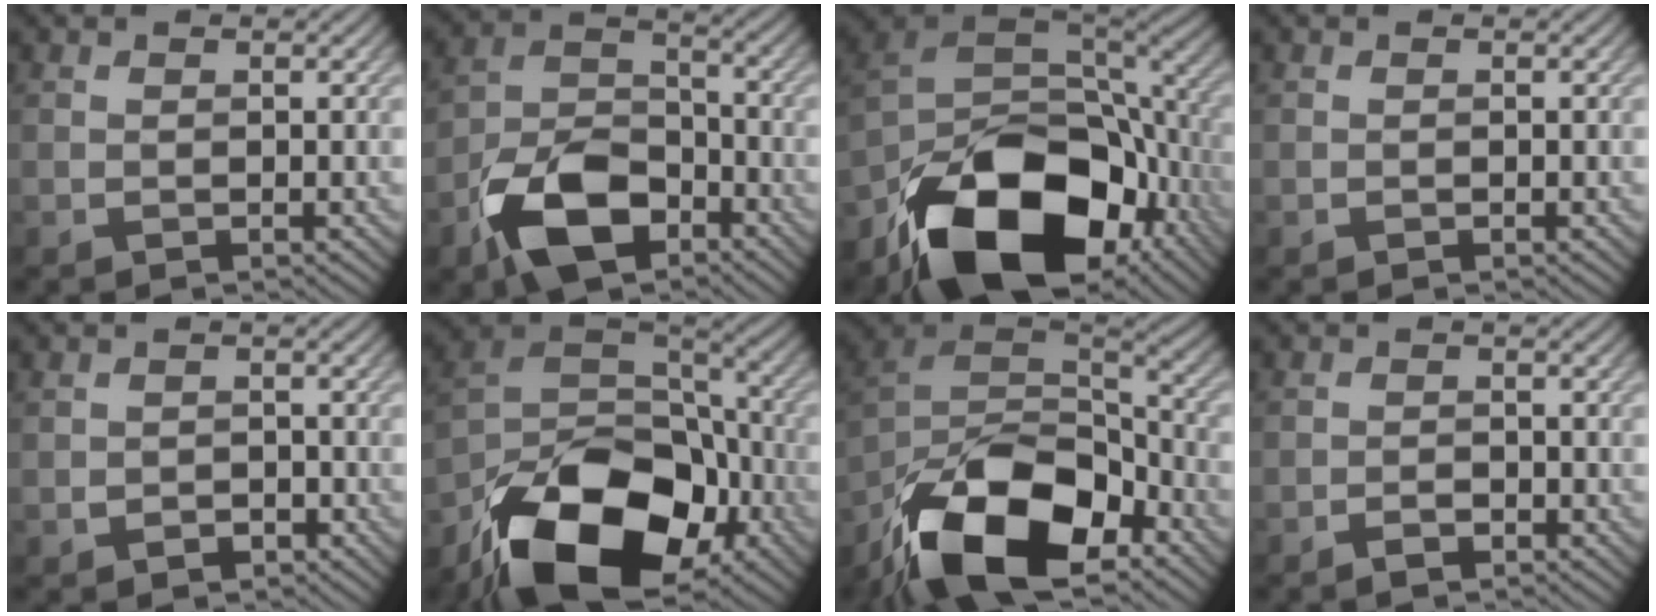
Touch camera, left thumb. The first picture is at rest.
{"total": 10.7, "force": [-6.1, 6.1, 6.3], "torque": [-0.136, -0.007, -0.124]}
{"total": 19.0, "force": [-10.7, 10.4, 11.7], "torque": [-0.234, -0.045, -0.168]}
{"total": 0.0}
{"total": 2.0, "force": [-0.9, 1.6, 0.8], "torque": [-0.013, -0.006, -0.015]}
{"total": 17.8, "force": [-10.3, 9.7, 10.8], "torque": [-0.217, -0.036, -0.178]}
{"total": 18.4, "force": [-11.6, 8.3, 11.6], "torque": [-0.258, -0.040, -0.196]}
{"total": 1.6, "force": [-1.1, 0.7, 1.0], "torque": [-0.015, 0.001, -0.021]}